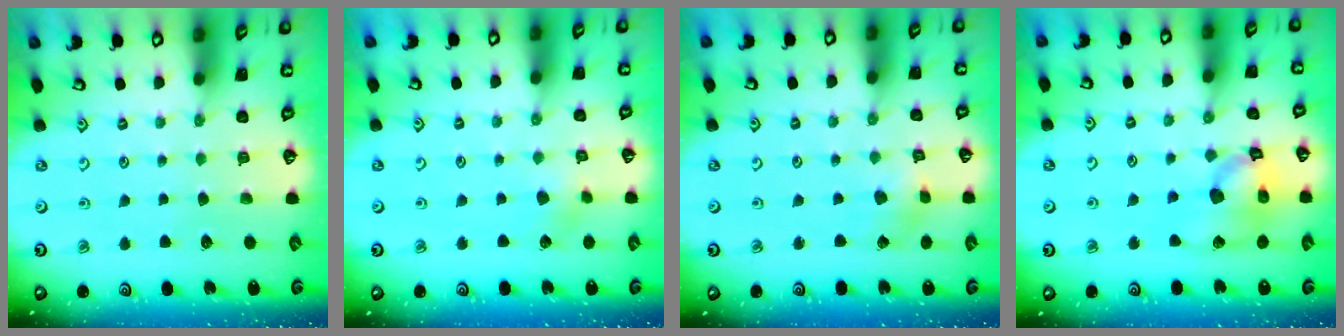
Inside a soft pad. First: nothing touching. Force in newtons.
{"total": 4.1, "press": 4.0, "slide": 0.9}
{"total": 2.0, "press": 2.0, "slide": 0.3}
{"total": 17.2, "press": 17.0, "slide": 2.5}